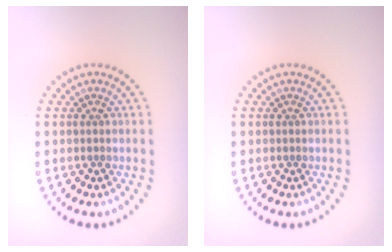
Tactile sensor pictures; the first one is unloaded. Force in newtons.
{"total": 0.0}